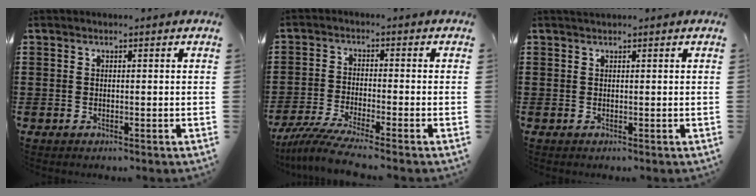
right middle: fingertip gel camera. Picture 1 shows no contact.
{"total": 4.9, "force": [-4.2, -0.3, 2.5], "torque": [-0.071, -0.026, -0.085]}
{"total": 0.8, "force": [0.8, 0.0, 0.3], "torque": [-0.008, 0.000, 0.015]}